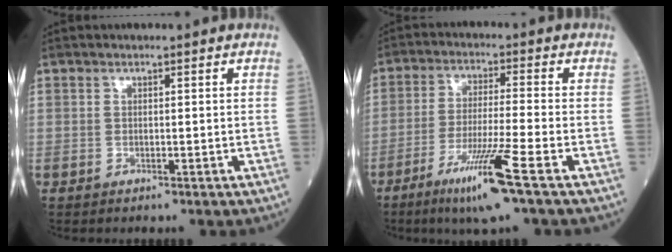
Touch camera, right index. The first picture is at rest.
{"total": 10.4, "force": [-5.6, -1.1, 8.7], "torque": [-0.163, -0.027, -0.104]}